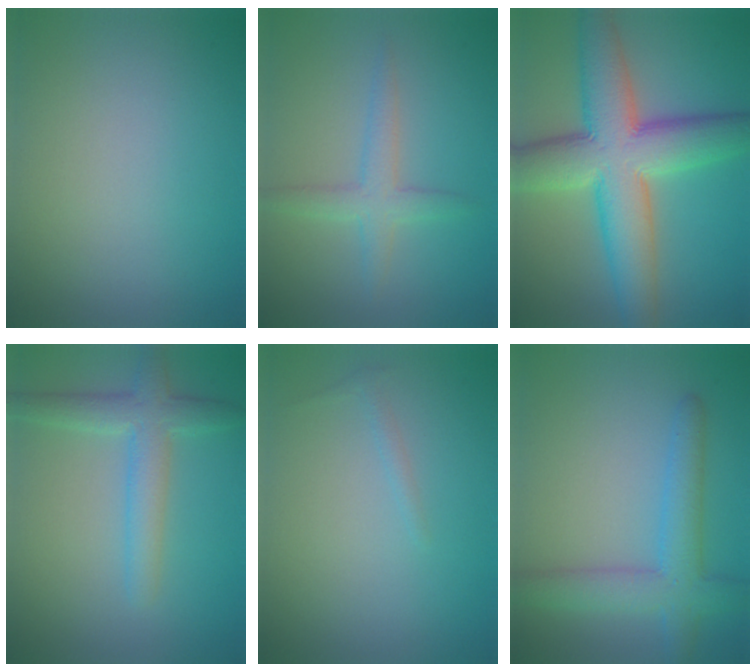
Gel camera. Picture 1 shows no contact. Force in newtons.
{"total": 2.7, "press": 2.7, "slide": 0.1}
{"total": 11.3, "press": 11.3, "slide": 0.6}
{"total": 3.9, "press": 3.9, "slide": 0.2}
{"total": 0.6, "press": 0.6, "slide": 0.1}
{"total": 4.9, "press": 4.9, "slide": 0.3}